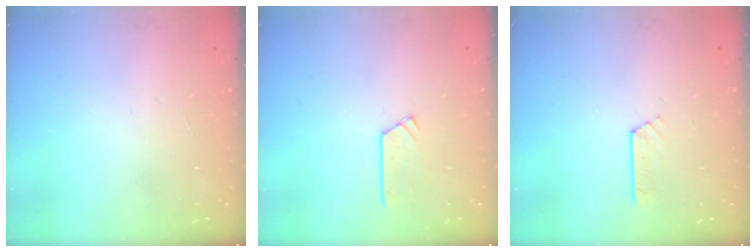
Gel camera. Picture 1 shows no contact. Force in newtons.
{"total": 5.8, "press": 5.8, "slide": 0.3}
{"total": 3.4, "press": 3.3, "slide": 0.4}